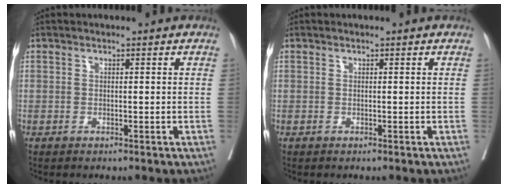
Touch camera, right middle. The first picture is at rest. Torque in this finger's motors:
{"motor_torque": [0.00, 0.00, -0.06, 0.00]}